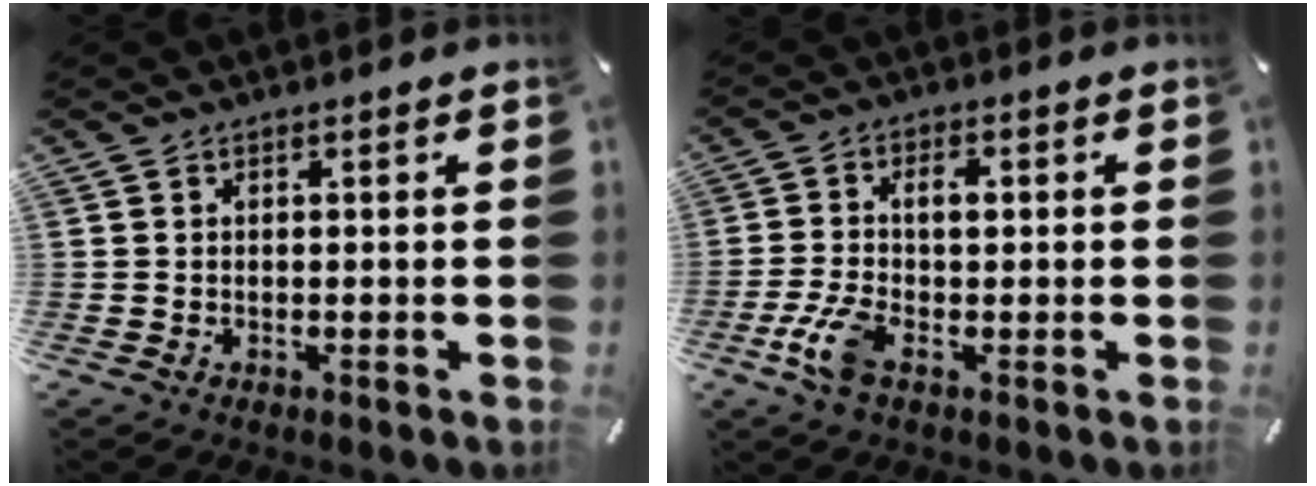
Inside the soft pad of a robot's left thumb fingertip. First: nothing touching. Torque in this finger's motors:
{"motor_torque": [0.00, 0.40, 0.25, 0.12, 0.09]}